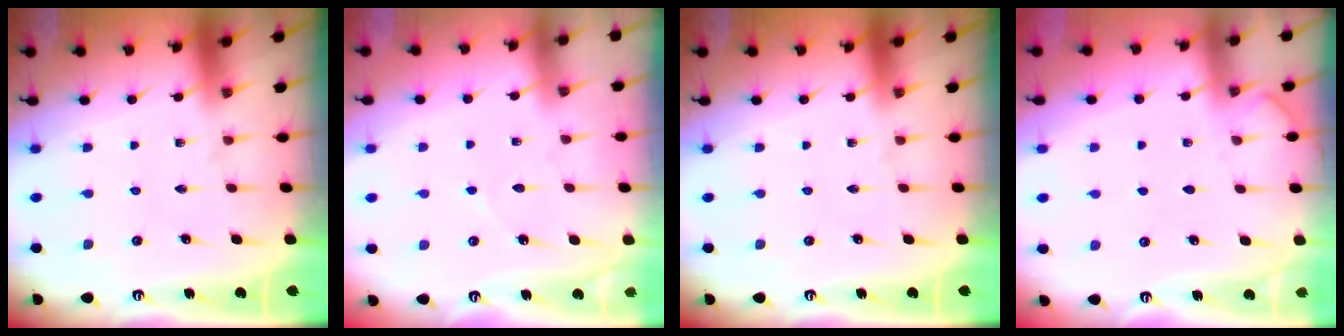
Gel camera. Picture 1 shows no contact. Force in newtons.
{"total": 2.9, "press": 2.9, "slide": 0.3}
{"total": 0.0}
{"total": 2.4, "press": 2.4, "slide": 0.4}